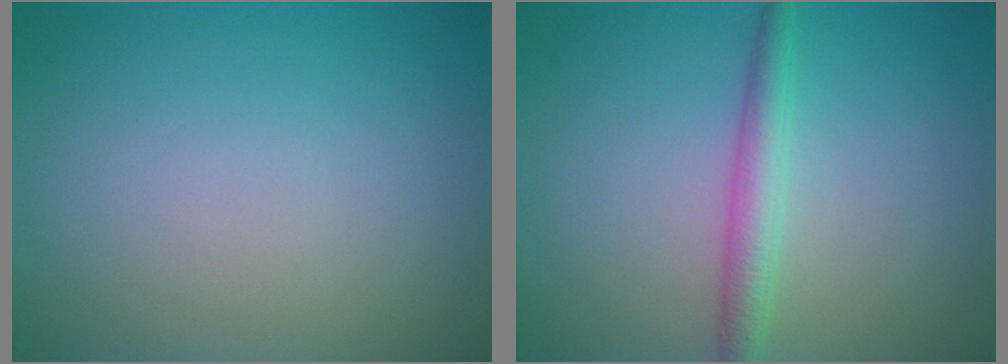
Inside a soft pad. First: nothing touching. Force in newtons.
{"total": 2.7, "press": 2.7, "slide": 0.1}